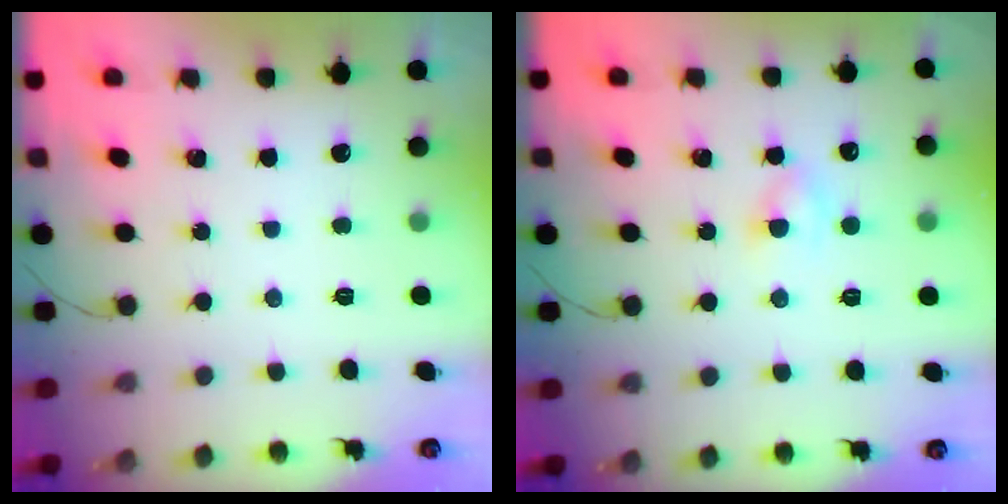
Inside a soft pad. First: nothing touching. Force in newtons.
{"total": 2.6, "press": 2.3, "slide": 1.1}